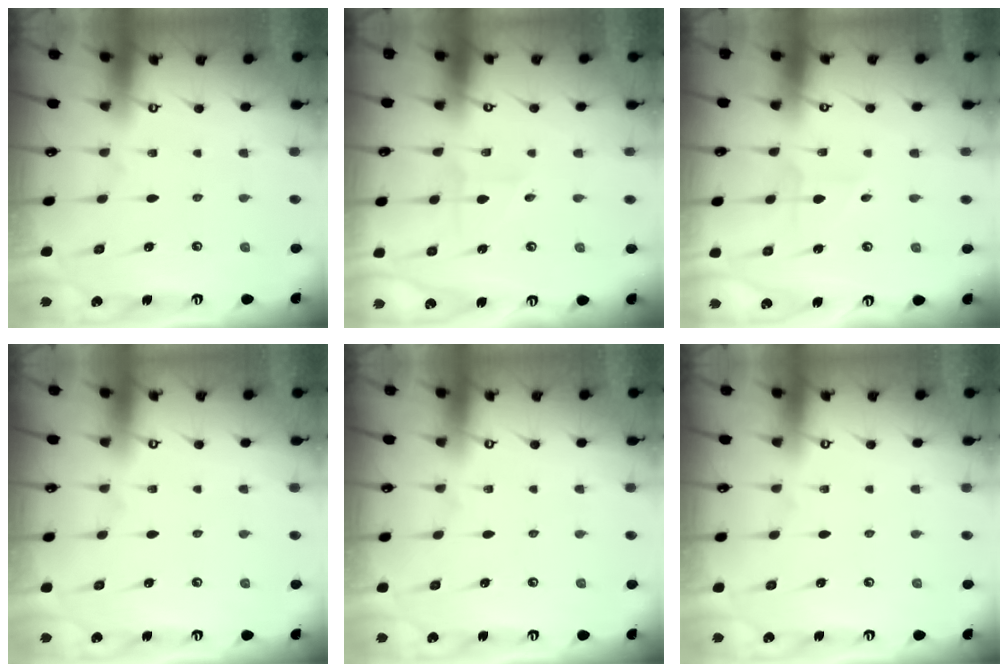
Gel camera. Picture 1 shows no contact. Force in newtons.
{"total": 1.7, "press": 1.7, "slide": 0.2}
{"total": 3.0, "press": 3.0, "slide": 0.2}
{"total": 0.0}
{"total": 0.0}
{"total": 0.0}